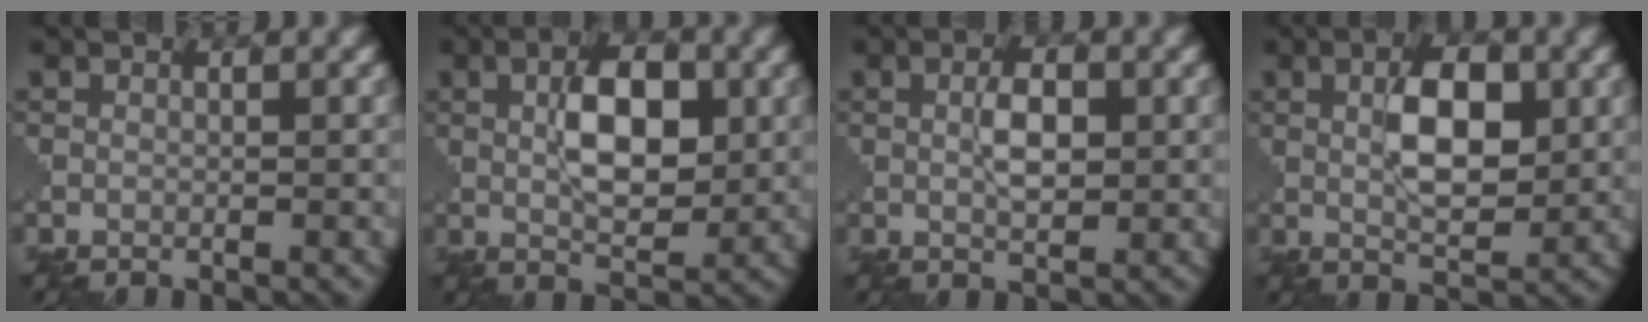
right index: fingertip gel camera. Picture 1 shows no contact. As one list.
[{"total": 6.1, "force": [1.2, 2.9, 5.2], "torque": [-0.081, 0.002, 0.021]}, {"total": 2.8, "force": [0.6, 1.2, 2.4], "torque": [-0.046, 0.001, 0.011]}, {"total": 5.5, "force": [1.1, 2.4, 4.9], "torque": [-0.081, 0.002, 0.022]}]